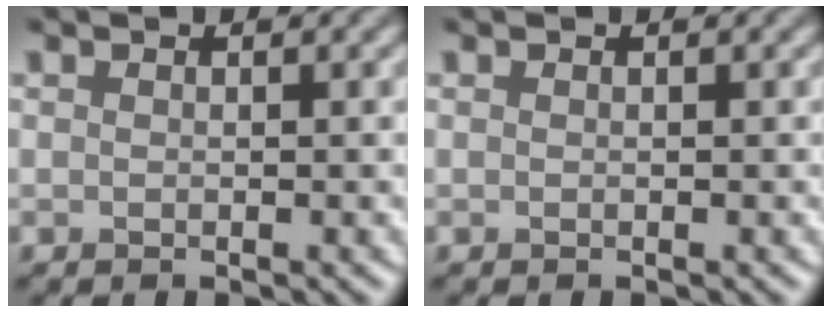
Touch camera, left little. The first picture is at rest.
{"total": 0.0}